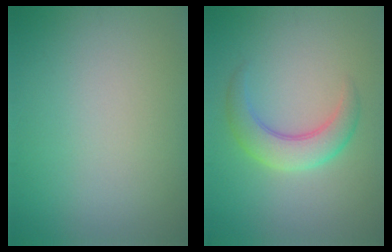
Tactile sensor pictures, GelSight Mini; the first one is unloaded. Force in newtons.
{"total": 3.8, "press": 3.8, "slide": 0.2}